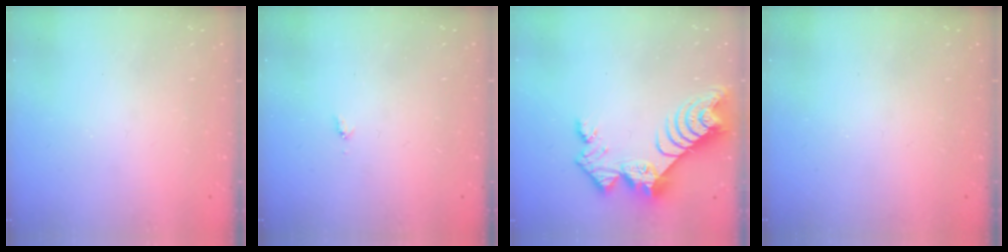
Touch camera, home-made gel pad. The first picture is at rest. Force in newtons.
{"total": 3.5, "press": 3.5, "slide": 0.5}
{"total": 12.5, "press": 12.5, "slide": 1.2}
{"total": 0.0}